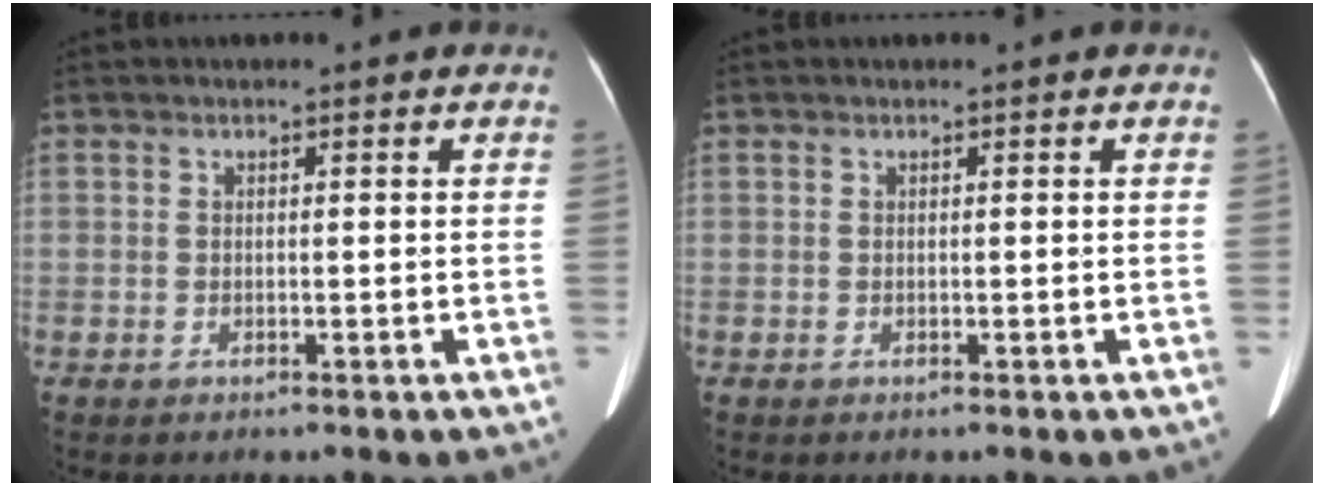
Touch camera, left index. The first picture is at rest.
{"total": 0.0}